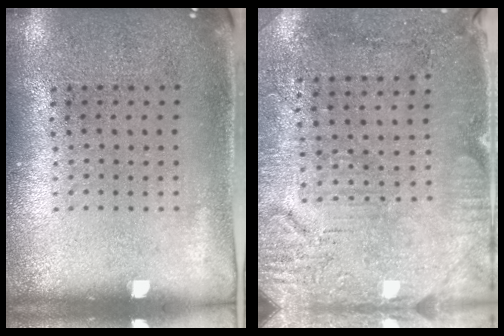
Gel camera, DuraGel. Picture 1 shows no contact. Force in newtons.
{"total": 3.2, "press": 2.8, "slide": 1.5}